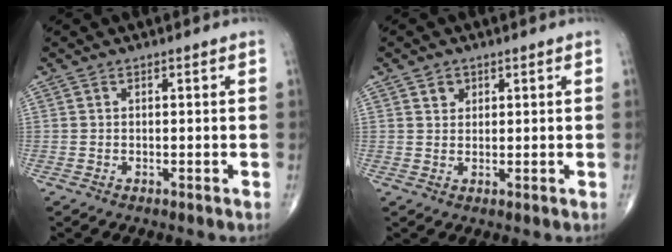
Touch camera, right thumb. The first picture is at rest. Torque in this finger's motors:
{"motor_torque": [-0.31, -0.33, 0.41, 0.39, 0.00]}